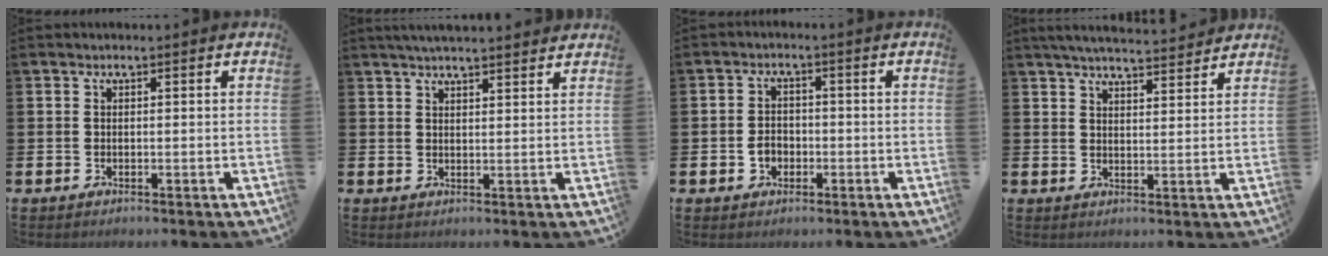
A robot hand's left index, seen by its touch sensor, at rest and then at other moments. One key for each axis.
{"total": 3.4, "fx": 3.3, "fy": 0.1, "fz": 0.9, "tx": -0.019, "ty": -0.012, "tz": 0.059}
{"total": 2.6, "fx": -0.9, "fy": 2.1, "fz": 1.3, "tx": -0.021, "ty": 0.000, "tz": -0.021}
{"total": 4.9, "fx": 4.9, "fy": 0.3, "fz": 0.9, "tx": -0.027, "ty": -0.026, "tz": 0.087}